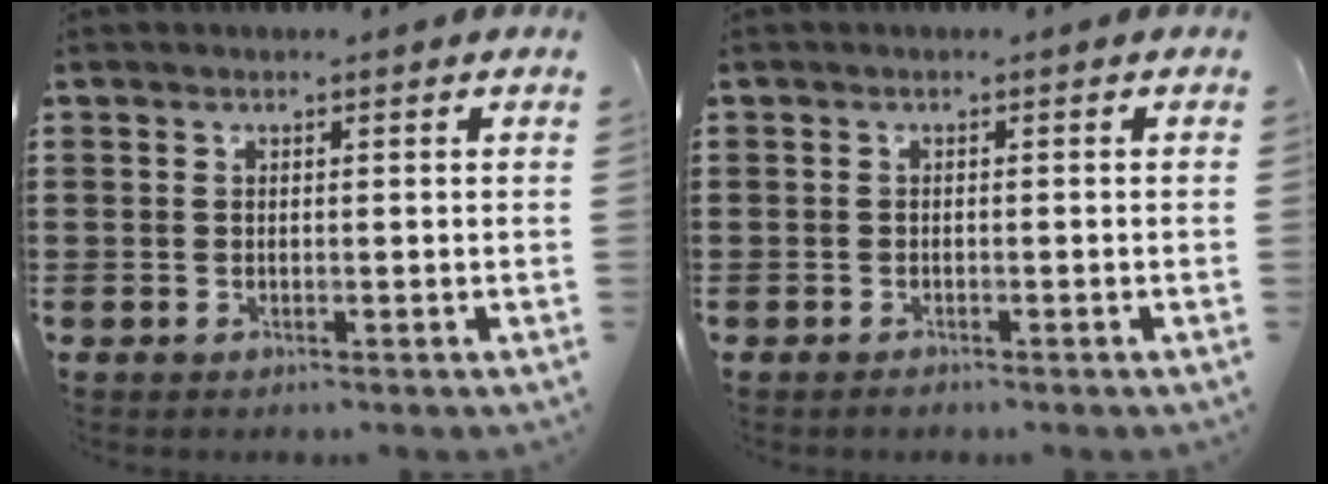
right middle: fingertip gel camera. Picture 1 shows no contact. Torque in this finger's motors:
{"motor_torque": [0.00, 0.00, -0.15, -0.02]}